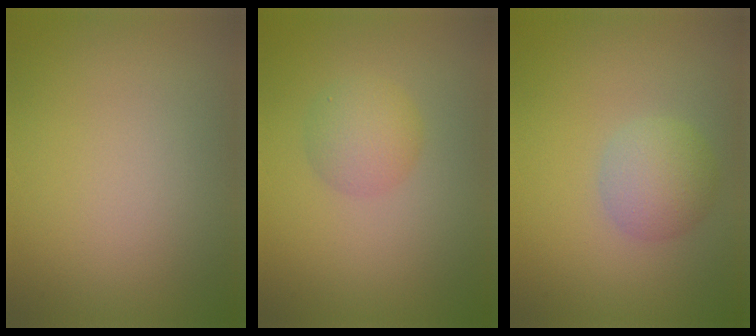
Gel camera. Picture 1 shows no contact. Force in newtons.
{"total": 2.7, "press": 2.7, "slide": 0.1}
{"total": 2.9, "press": 2.9, "slide": 0.0}